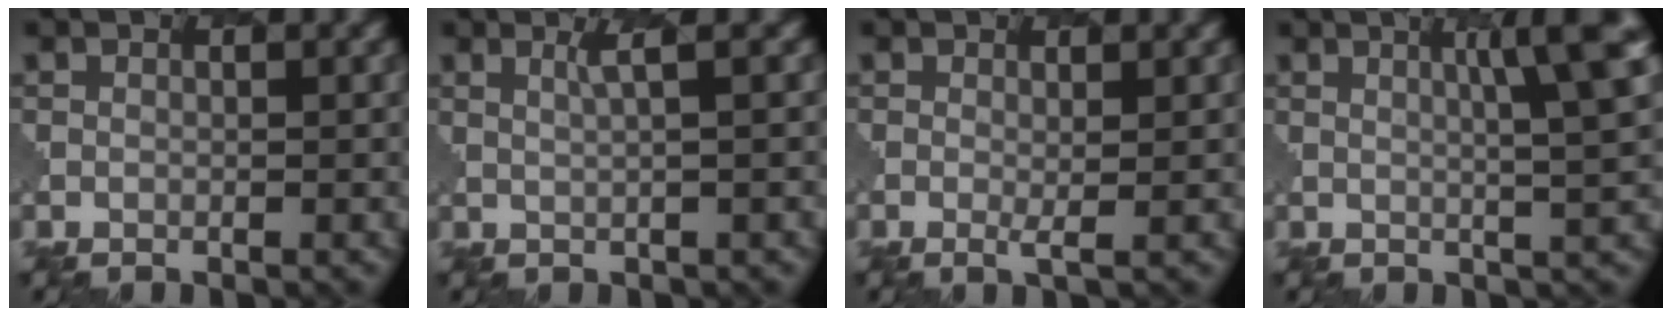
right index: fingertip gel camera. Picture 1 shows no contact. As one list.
[{"total": 2.2, "force": [1.1, 0.5, 1.8], "torque": [-0.028, 0.007, 0.021]}, {"total": 1.0, "force": [0.4, 0.1, 0.9], "torque": [-0.019, -0.006, 0.011]}, {"total": 5.8, "force": [2.0, 0.8, 5.4], "torque": [-0.070, 0.016, 0.037]}]